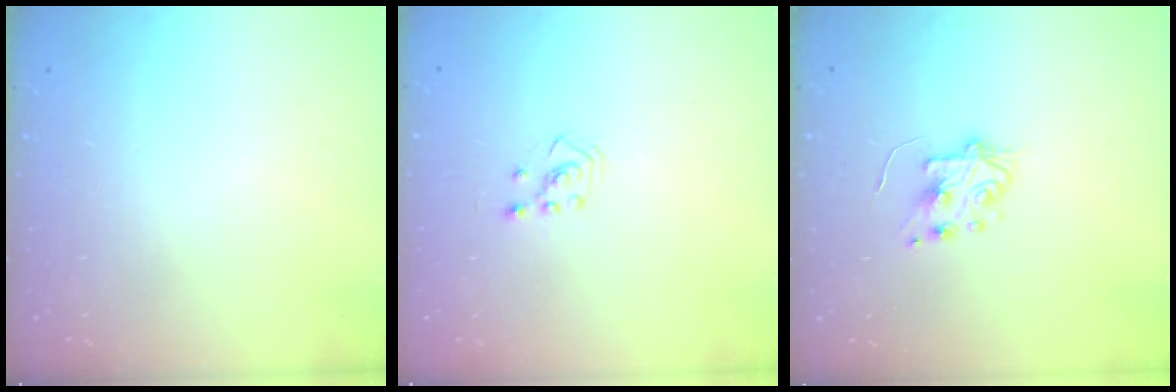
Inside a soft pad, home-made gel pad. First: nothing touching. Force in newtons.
{"total": 2.3, "press": 2.2, "slide": 0.8}
{"total": 5.8, "press": 5.8, "slide": 0.6}